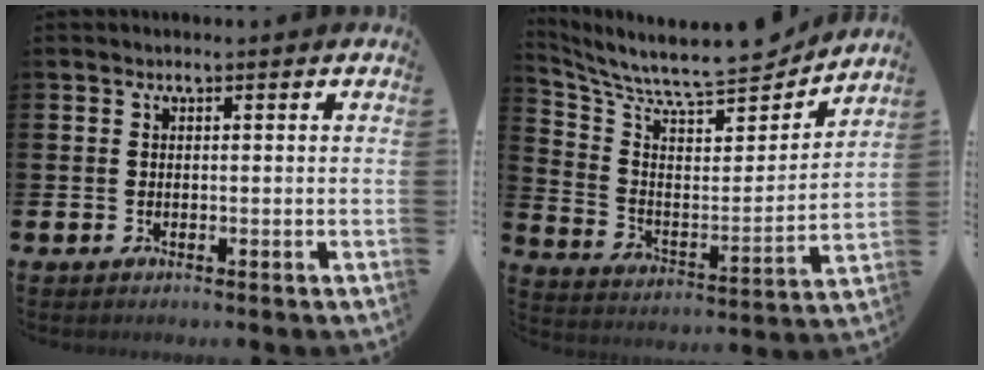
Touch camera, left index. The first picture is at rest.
{"total": 9.1, "force": [8.4, 1.3, 3.1], "torque": [-0.097, -0.073, 0.139]}